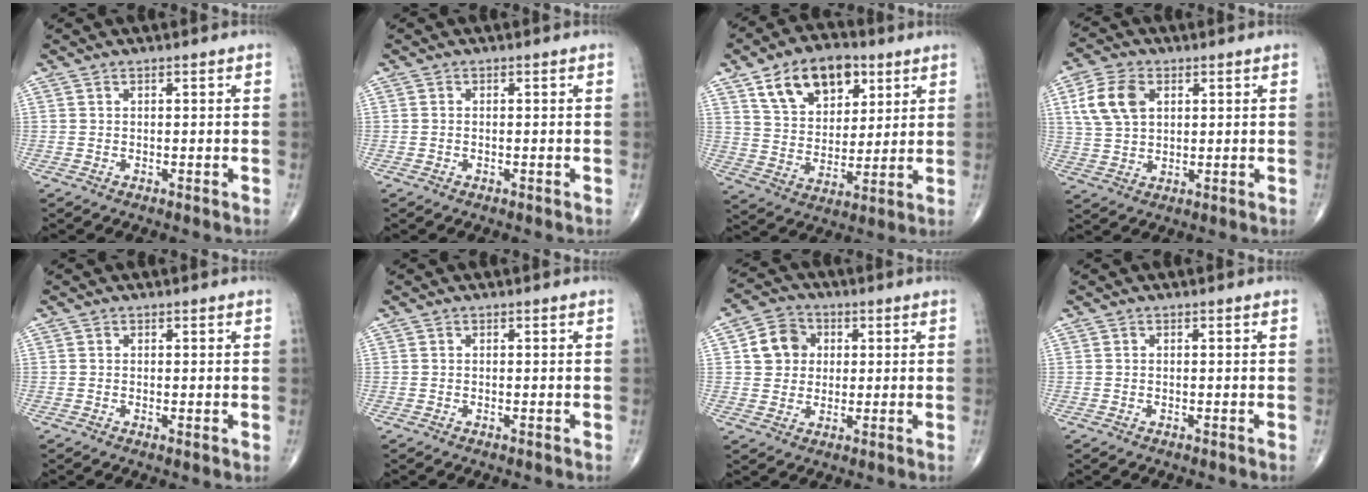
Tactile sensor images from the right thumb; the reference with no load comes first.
{"total": 0.0}
{"total": 15.3, "force": [7.6, 9.6, 9.1], "torque": [-0.113, -0.026, 0.137]}
{"total": 9.2, "force": [3.0, 6.0, 6.3], "torque": [-0.120, -0.001, 0.061]}
{"total": 0.7, "force": [0.1, 0.3, 0.6], "torque": [-0.014, -0.004, 0.000]}
{"total": 0.0}
{"total": 7.6, "force": [1.5, 6.7, 3.2], "torque": [-0.030, 0.003, 0.021]}
{"total": 0.0}